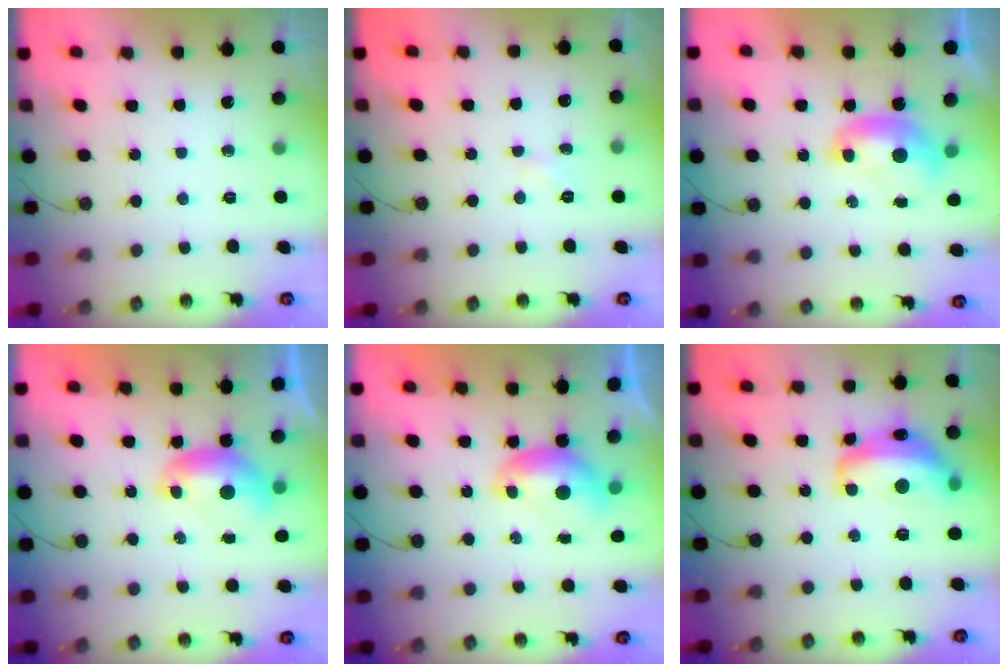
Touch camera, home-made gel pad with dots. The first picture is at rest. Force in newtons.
{"total": 1.7, "press": 1.6, "slide": 0.4}
{"total": 1.6, "press": 1.5, "slide": 0.1}
{"total": 0.0}
{"total": 1.1, "press": 1.1, "slide": 0.2}
{"total": 8.3, "press": 8.3, "slide": 0.9}